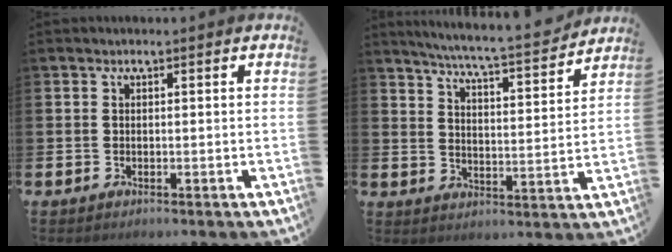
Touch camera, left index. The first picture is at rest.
{"total": 6.6, "force": [6.2, -0.2, 2.2], "torque": [-0.060, -0.051, 0.103]}